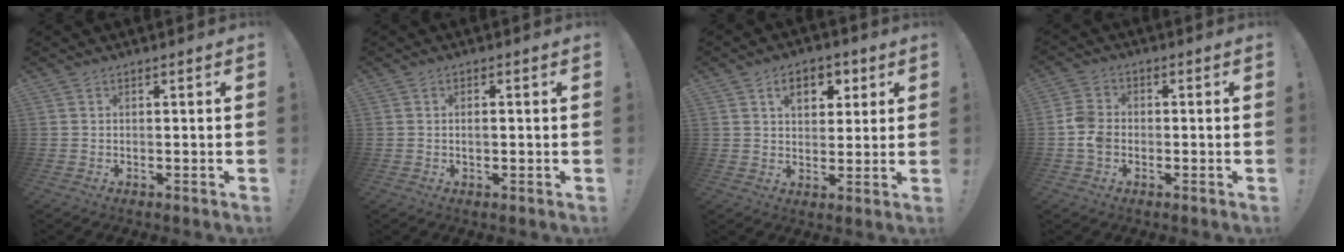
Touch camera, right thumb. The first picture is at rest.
{"total": 1.6, "force": [-0.1, 0.8, 1.4], "torque": [-0.019, 0.002, -0.004]}
{"total": 8.6, "force": [3.6, 6.0, 5.1], "torque": [-0.061, -0.005, 0.062]}
{"total": 7.1, "force": [-1.9, 5.4, 4.2], "torque": [-0.088, 0.015, -0.034]}